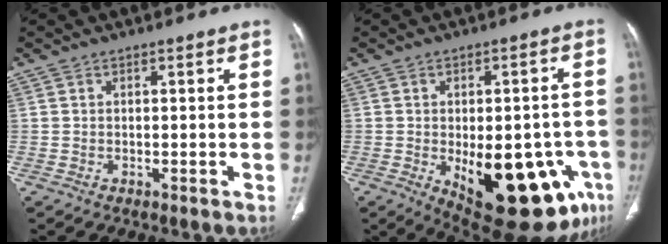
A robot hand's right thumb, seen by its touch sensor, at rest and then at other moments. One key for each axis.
{"total": 23.1, "fx": -7.9, "fy": 10.5, "fz": 19.1, "tx": -0.193, "ty": 0.005, "tz": -0.079}